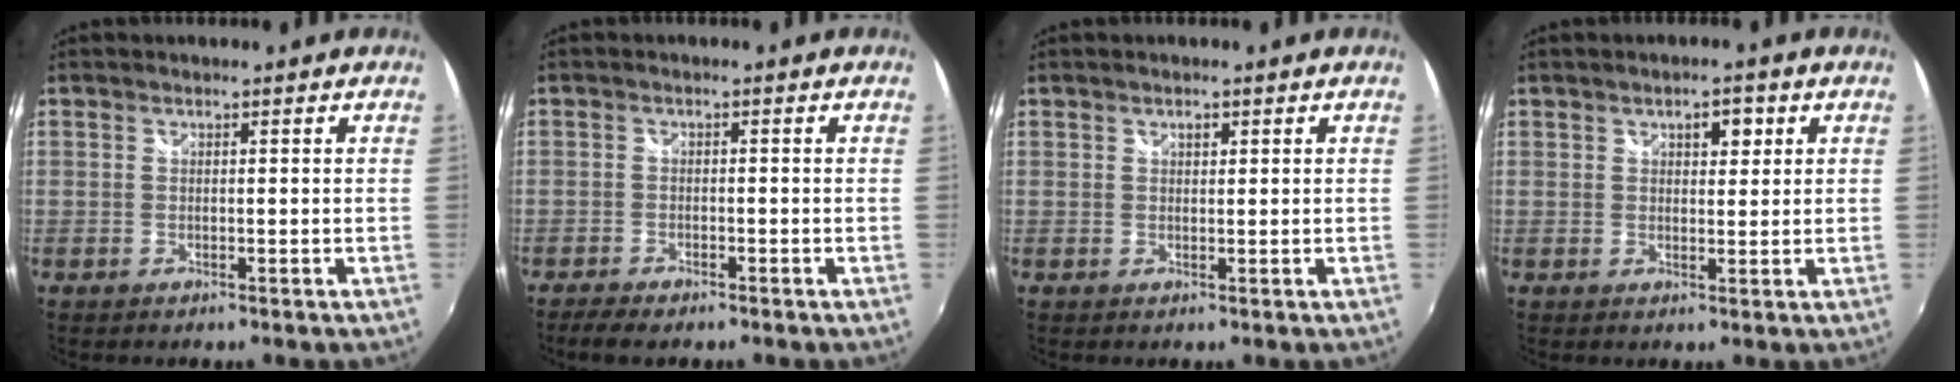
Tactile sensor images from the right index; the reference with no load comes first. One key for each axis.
{"total": 4.0, "fx": -3.3, "fy": 1.2, "fz": 1.9, "tx": -0.053, "ty": -0.014, "tz": -0.060}
{"total": 1.0, "fx": 0.5, "fy": 0.6, "fz": 0.5, "tx": -0.006, "ty": 0.002, "tz": 0.008}
{"total": 3.1, "fx": 1.4, "fy": 1.8, "fz": 2.2, "tx": -0.027, "ty": 0.008, "tz": 0.021}